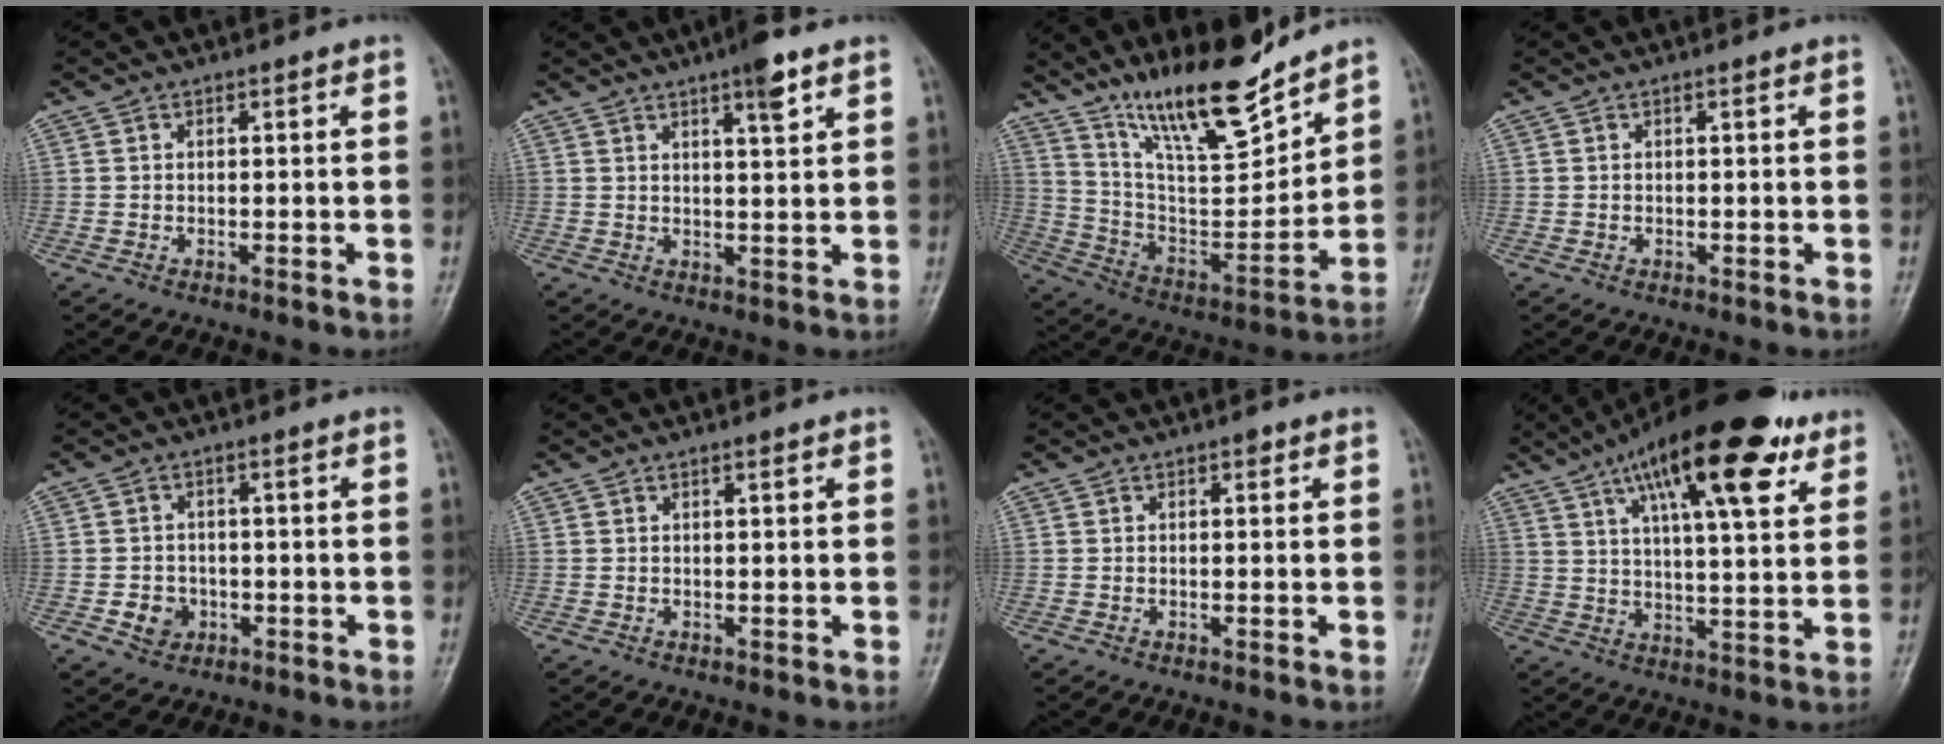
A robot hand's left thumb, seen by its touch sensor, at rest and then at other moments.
{"total": 6.3, "force": [3.8, 0.9, 5.0], "torque": [-0.075, -0.018, 0.058]}
{"total": 18.5, "force": [14.5, 4.4, 10.6], "torque": [-0.143, -0.089, 0.264]}
{"total": 0.0}
{"total": 4.0, "force": [-1.3, 3.6, 1.5], "torque": [-0.008, 0.007, -0.018]}
{"total": 0.7, "force": [0.5, 0.2, 0.5], "torque": [-0.009, -0.001, 0.006]}
{"total": 0.8, "force": [0.4, 0.5, 0.6], "torque": [-0.003, 0.000, 0.002]}
{"total": 21.2, "force": [11.6, 6.5, 16.4], "torque": [-0.239, -0.020, 0.179]}